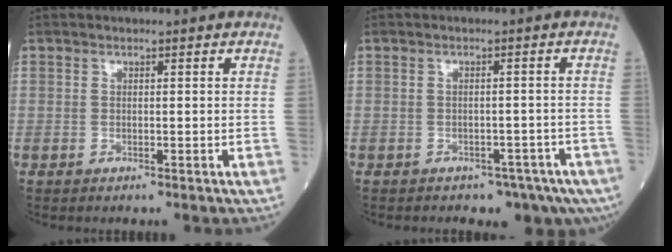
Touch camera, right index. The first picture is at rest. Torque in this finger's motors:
{"motor_torque": [0.24, -0.78, 0.27, 0.02]}